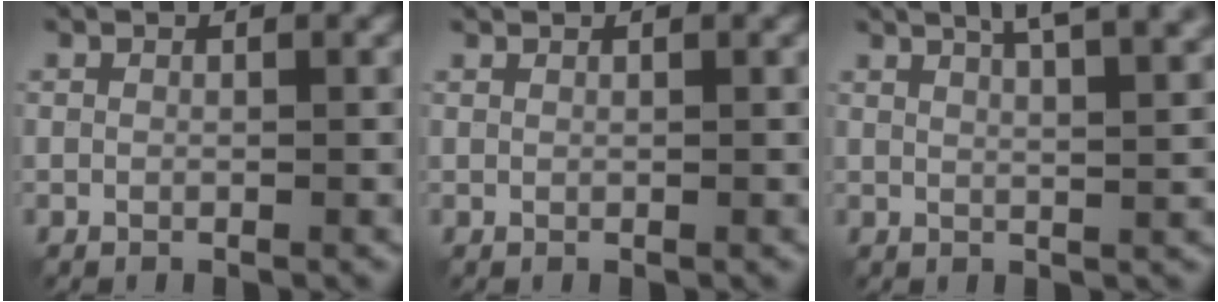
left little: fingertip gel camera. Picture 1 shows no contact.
{"total": 0.6, "force": [0.6, 0.0, 0.2], "torque": [-0.004, 0.000, 0.008]}
{"total": 8.3, "force": [5.3, 2.8, 5.7], "torque": [-0.054, 0.034, 0.045]}